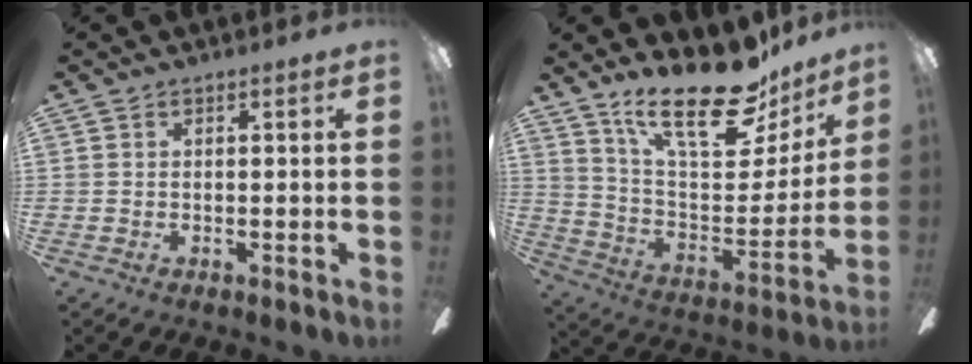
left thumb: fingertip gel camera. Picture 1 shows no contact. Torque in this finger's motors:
{"motor_torque": [0.25, 0.15, 1.24, -1.53, 0.26]}